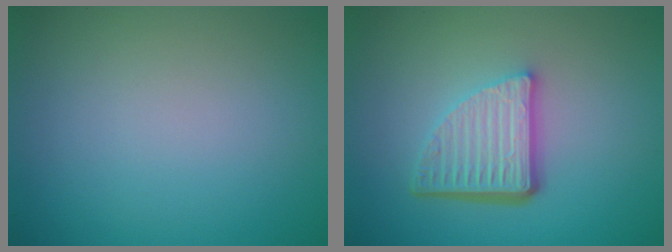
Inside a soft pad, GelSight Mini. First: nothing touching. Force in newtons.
{"total": 5.5, "press": 3.8, "slide": 4.0}